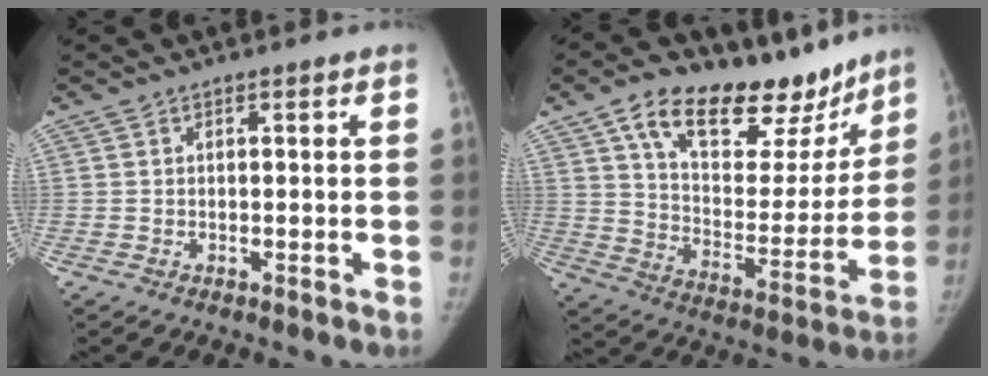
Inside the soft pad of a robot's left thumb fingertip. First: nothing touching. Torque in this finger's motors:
{"motor_torque": [0.23, 0.16, 1.39, -1.38, 0.08]}